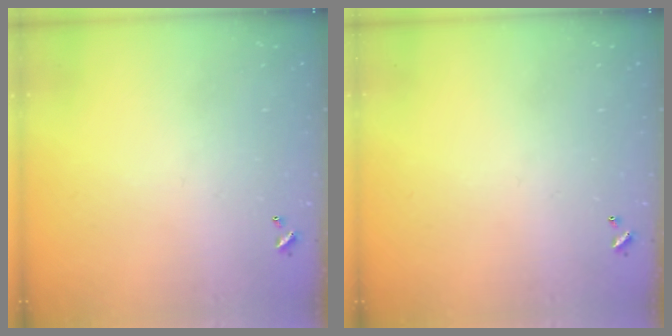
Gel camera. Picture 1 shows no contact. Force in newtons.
{"total": 0.0}